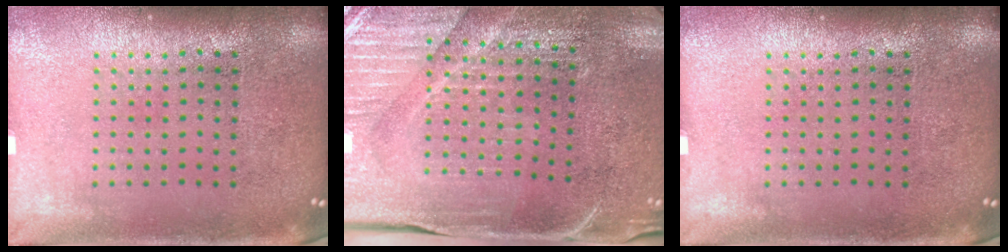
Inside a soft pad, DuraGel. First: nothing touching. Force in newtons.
{"total": 3.8, "press": 3.8, "slide": 0.7}
{"total": 0.0}